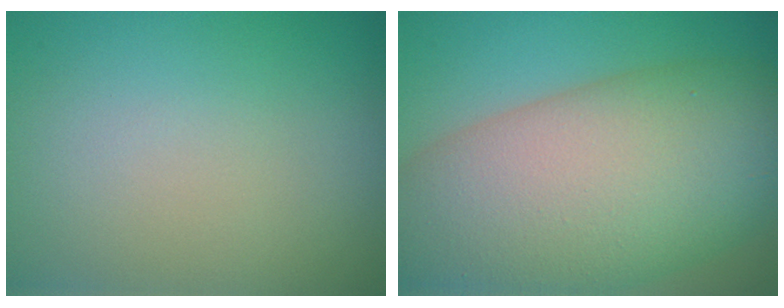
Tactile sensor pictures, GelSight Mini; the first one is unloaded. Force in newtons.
{"total": 15.7, "press": 15.7, "slide": 0.8}